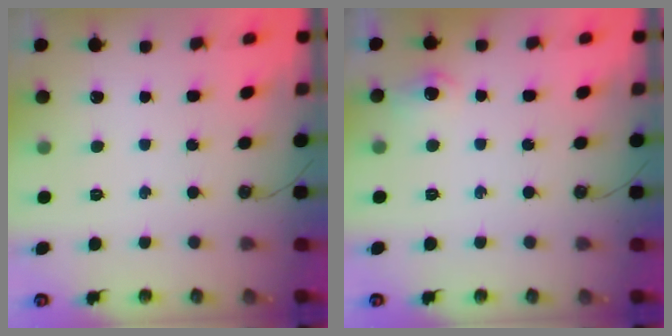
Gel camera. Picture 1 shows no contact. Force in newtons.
{"total": 7.2, "press": 7.2, "slide": 1.0}